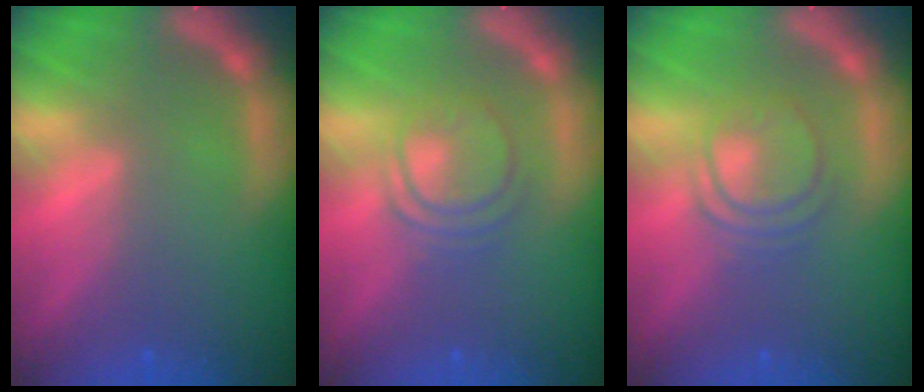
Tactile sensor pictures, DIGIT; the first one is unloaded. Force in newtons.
{"total": 4.5}
{"total": 4.5}